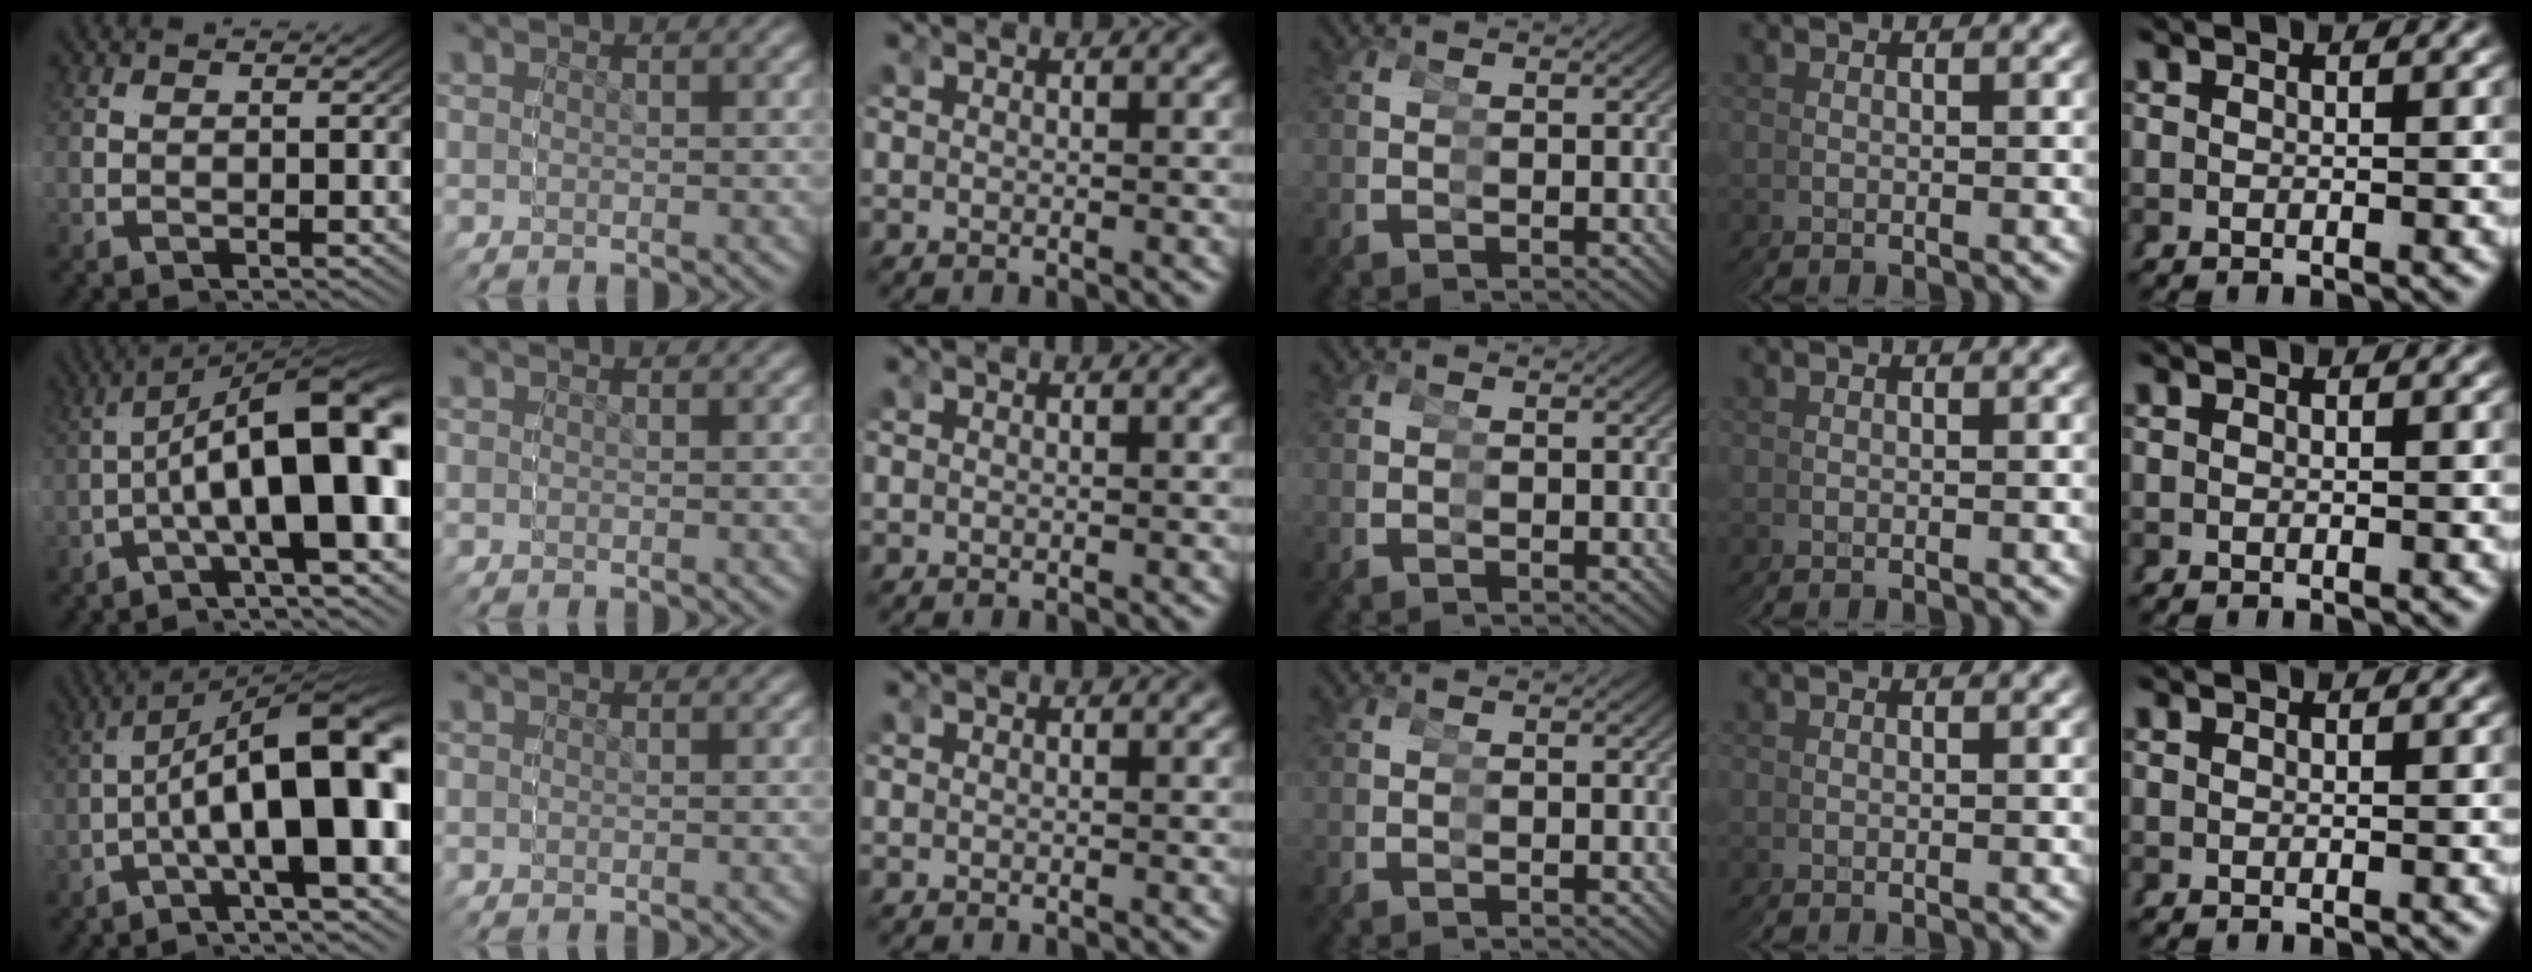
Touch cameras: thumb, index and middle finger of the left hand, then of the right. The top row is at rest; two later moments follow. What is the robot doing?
{"motion": "grasp_and_lifting", "object": "cubes"}